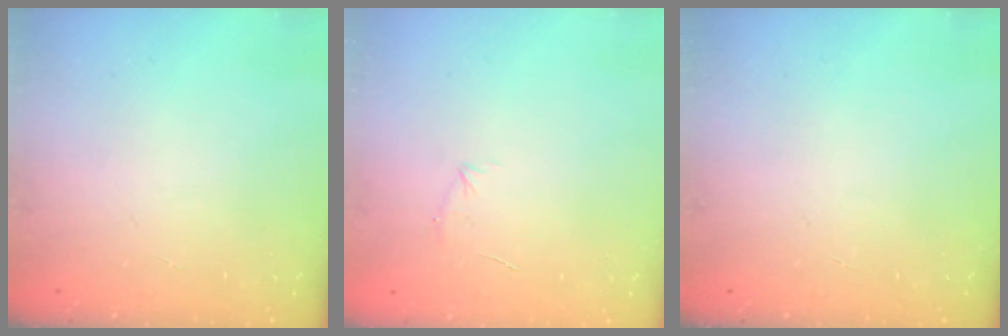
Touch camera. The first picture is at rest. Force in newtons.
{"total": 4.1, "press": 3.9, "slide": 1.0}
{"total": 0.0}